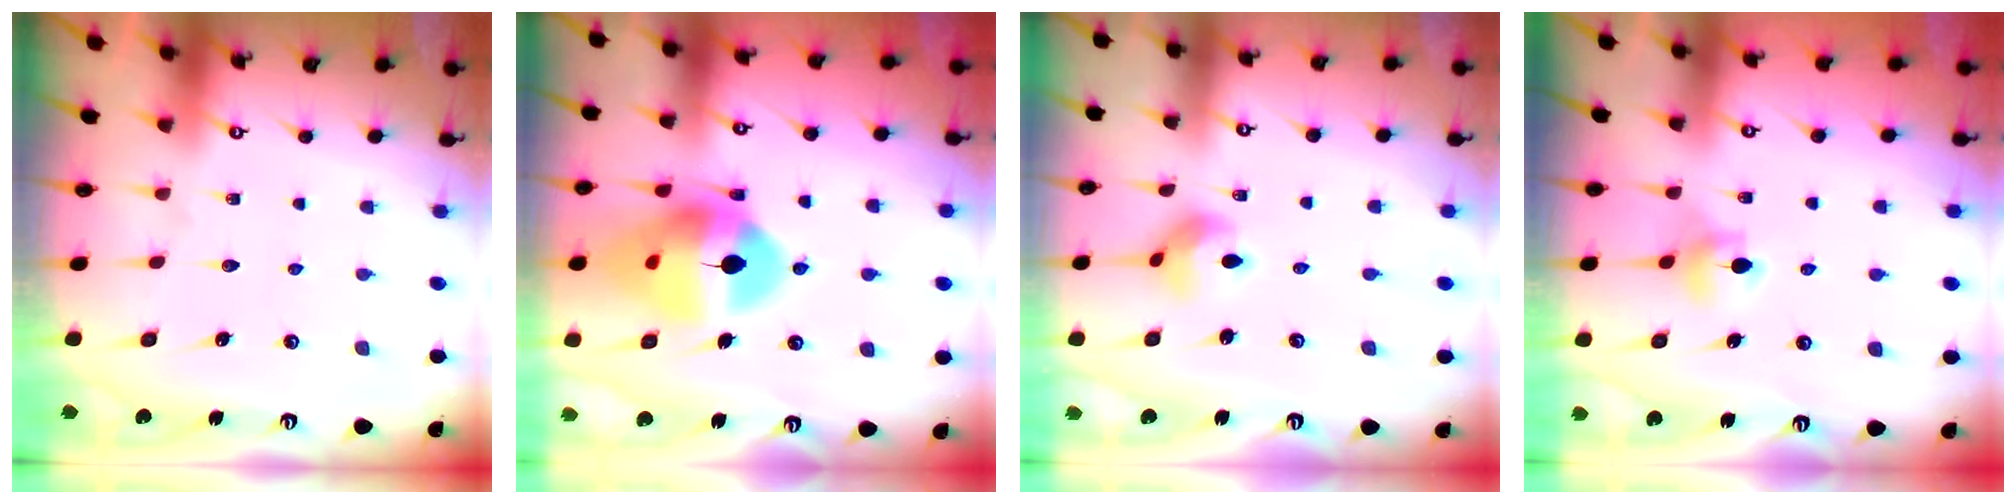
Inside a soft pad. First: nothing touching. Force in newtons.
{"total": 16.5, "press": 16.4, "slide": 1.9}
{"total": 5.9, "press": 5.9, "slide": 0.7}
{"total": 5.6, "press": 5.5, "slide": 0.7}